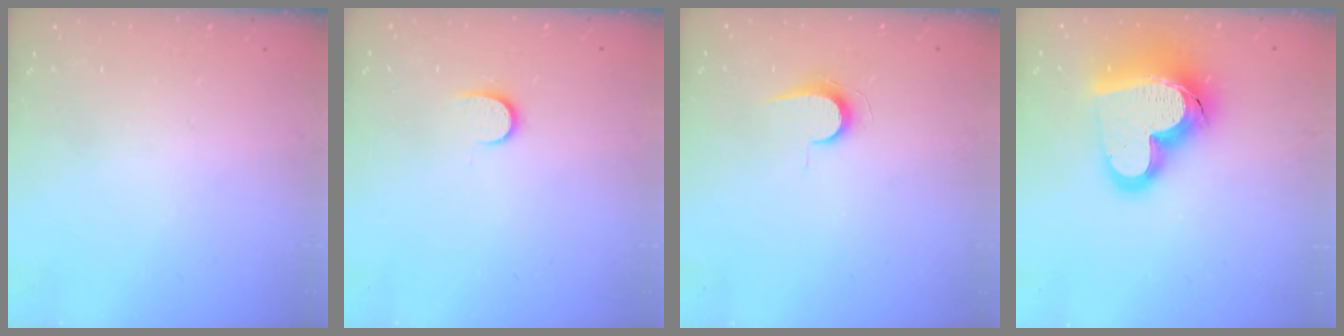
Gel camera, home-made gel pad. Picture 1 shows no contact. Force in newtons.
{"total": 6.5, "press": 6.5, "slide": 0.7}
{"total": 5.9, "press": 5.9, "slide": 0.6}
{"total": 23.0, "press": 22.9, "slide": 2.3}